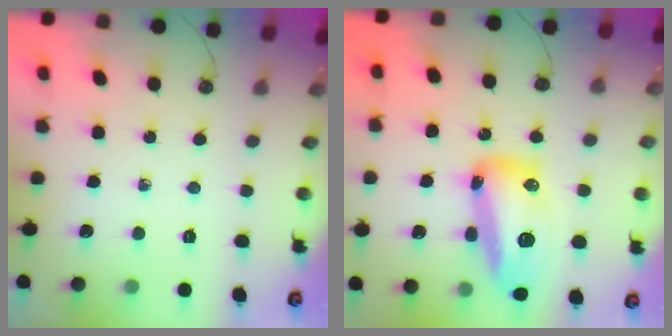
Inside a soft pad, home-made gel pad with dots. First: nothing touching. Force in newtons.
{"total": 17.0, "press": 16.9, "slide": 1.8}